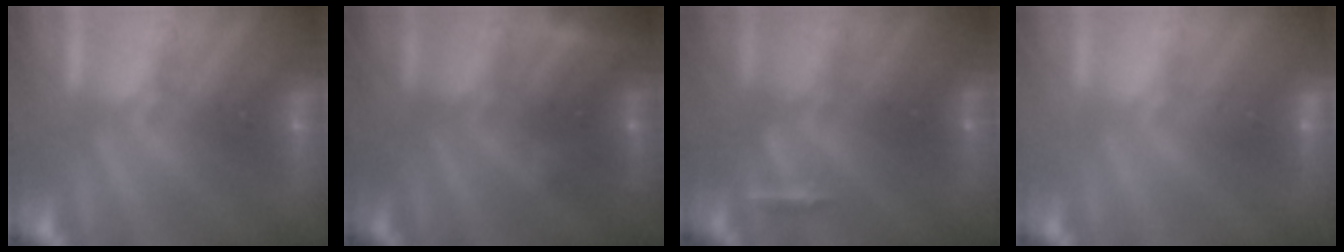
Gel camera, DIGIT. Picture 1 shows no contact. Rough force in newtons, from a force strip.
{"total": 2.7}
{"total": 2.9}
{"total": 3.0}